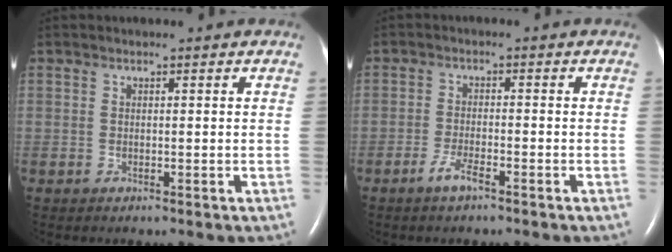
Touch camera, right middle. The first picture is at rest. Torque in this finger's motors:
{"motor_torque": [0.45, -0.40, 0.08, 0.02]}